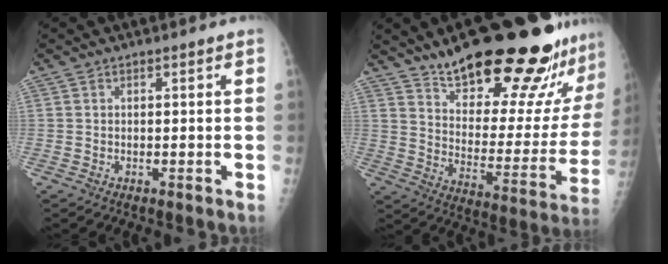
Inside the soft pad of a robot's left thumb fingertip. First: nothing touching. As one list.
[{"total": 29.0, "force": [22.5, 7.6, 16.8], "torque": [-0.208, -0.118, 0.317]}]